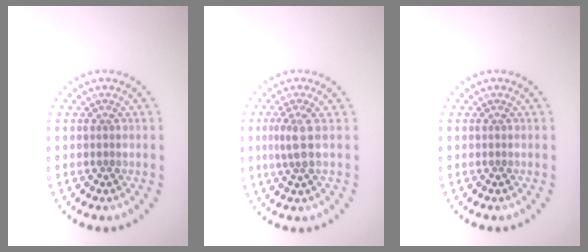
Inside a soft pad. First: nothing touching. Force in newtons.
{"total": 2.0, "press": 1.7, "slide": 1.1}
{"total": 0.0}